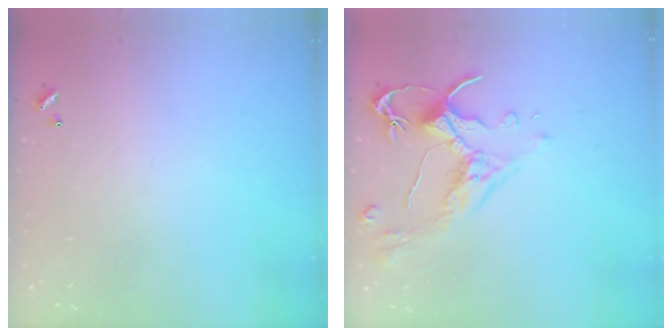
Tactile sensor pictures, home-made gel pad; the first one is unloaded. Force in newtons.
{"total": 2.5, "press": 2.2, "slide": 1.3}